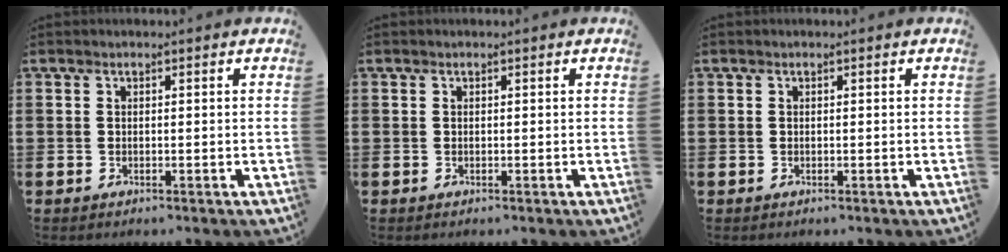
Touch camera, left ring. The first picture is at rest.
{"total": 0.0}
{"total": 0.0}